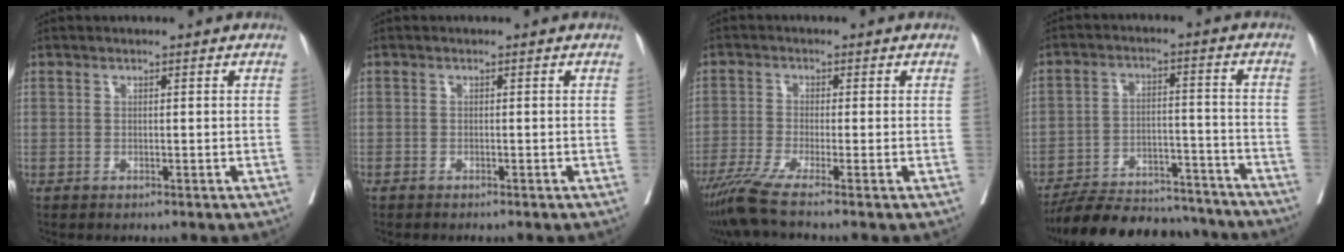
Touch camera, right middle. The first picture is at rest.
{"total": 0.6, "force": [-0.5, 0.1, 0.2], "torque": [-0.007, -0.001, -0.011]}
{"total": 6.8, "force": [-5.2, -1.3, 4.2], "torque": [-0.072, -0.025, -0.095]}
{"total": 18.1, "force": [-16.6, 5.0, 5.1], "torque": [-0.091, 0.008, -0.240]}